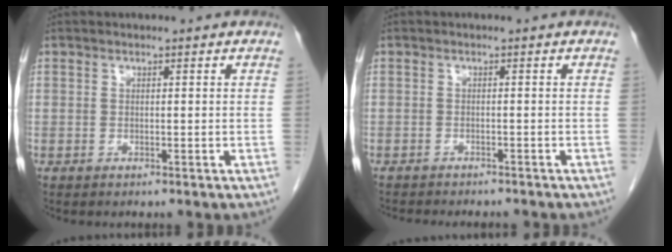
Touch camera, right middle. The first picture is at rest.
{"total": 7.4, "force": [-6.7, 1.8, 2.7], "torque": [-0.035, -0.001, -0.087]}